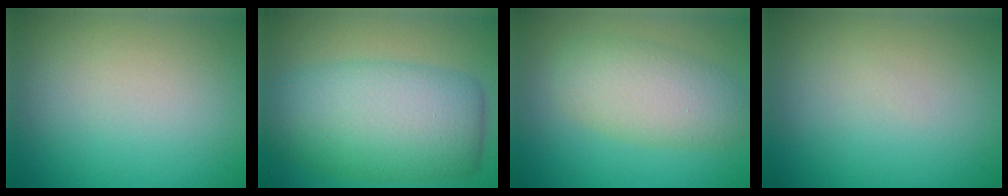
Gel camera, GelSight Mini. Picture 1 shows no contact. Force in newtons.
{"total": 9.8, "press": 9.8, "slide": 0.1}
{"total": 4.9, "press": 4.9, "slide": 0.1}
{"total": 0.0}